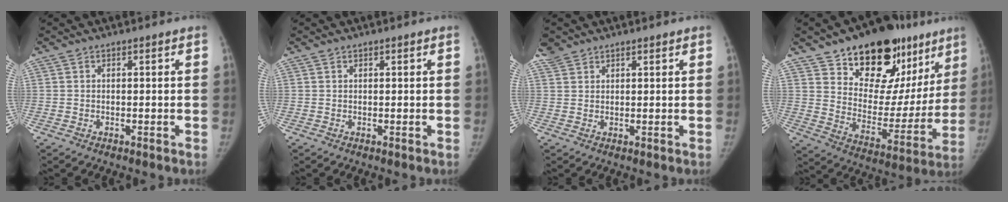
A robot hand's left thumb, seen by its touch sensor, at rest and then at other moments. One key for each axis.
{"total": 0.0}
{"total": 2.5, "fx": 2.2, "fy": 1.3, "fz": 0.0, "tx": 0.008, "ty": 0.002, "tz": 0.040}
{"total": 26.2, "fx": 16.6, "fy": 14.7, "fz": 14.0, "tx": -0.153, "ty": -0.055, "tz": 0.255}